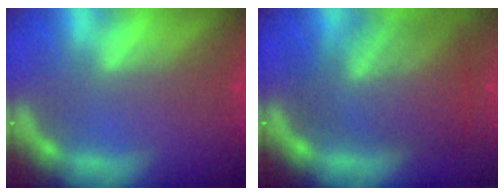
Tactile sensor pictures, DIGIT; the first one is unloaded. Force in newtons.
{"total": 8.7}